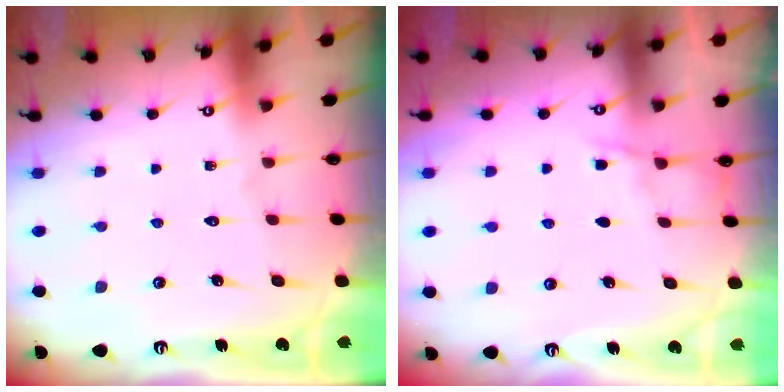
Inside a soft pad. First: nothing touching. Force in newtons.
{"total": 3.2, "press": 3.2, "slide": 0.5}